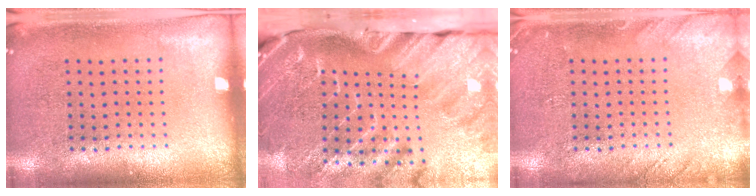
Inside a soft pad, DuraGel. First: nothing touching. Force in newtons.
{"total": 4.6, "press": 3.4, "slide": 3.1}
{"total": 1.6, "press": 1.6, "slide": 0.2}